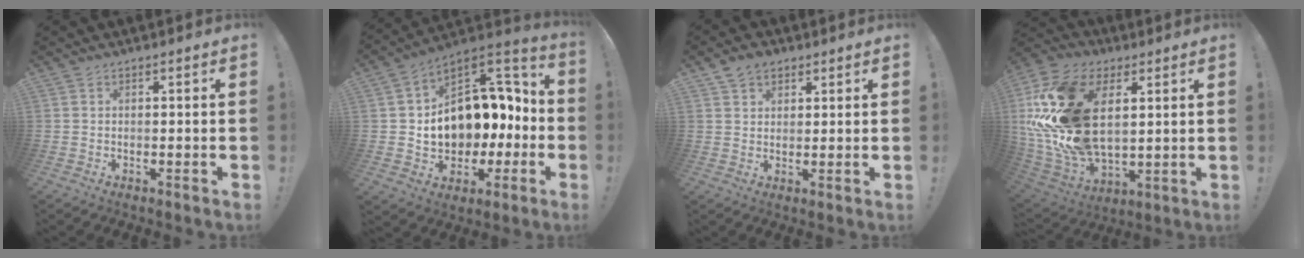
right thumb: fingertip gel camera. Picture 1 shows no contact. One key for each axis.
{"total": 15.8, "fx": 2.0, "fy": 12.5, "fz": 9.4, "tx": -0.115, "ty": -0.022, "tz": 0.065}
{"total": 4.8, "fx": 3.0, "fy": 3.4, "fz": 1.5, "tx": -0.027, "ty": -0.004, "tz": 0.058}
{"total": 26.5, "fx": 5.9, "fy": 17.2, "fz": 19.2, "tx": -0.389, "ty": -0.024, "tz": 0.116}